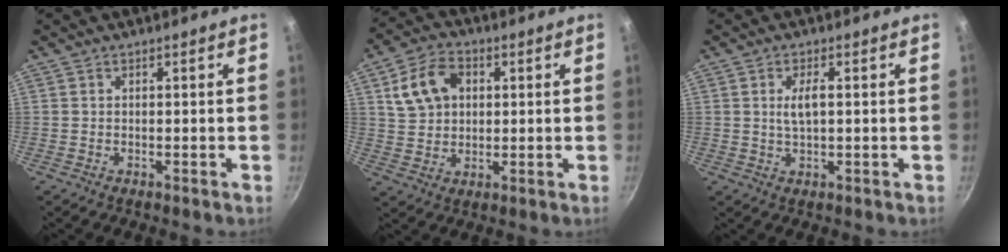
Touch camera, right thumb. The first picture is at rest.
{"total": 10.2, "force": [2.9, 7.5, 6.2], "torque": [-0.099, 0.008, 0.054]}
{"total": 3.6, "force": [0.5, 1.4, 3.3], "torque": [-0.067, 0.001, 0.011]}